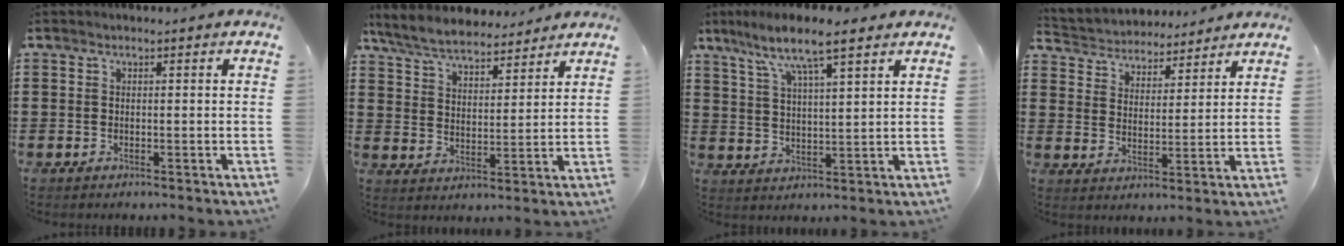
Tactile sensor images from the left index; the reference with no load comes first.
{"total": 6.6, "force": [6.2, 1.4, 1.9], "torque": [-0.064, -0.023, 0.112]}
{"total": 7.1, "force": [5.3, 0.7, 4.6], "torque": [-0.108, -0.019, 0.089]}
{"total": 4.0, "force": [3.9, 0.7, -0.5], "torque": [-0.015, -0.027, 0.066]}